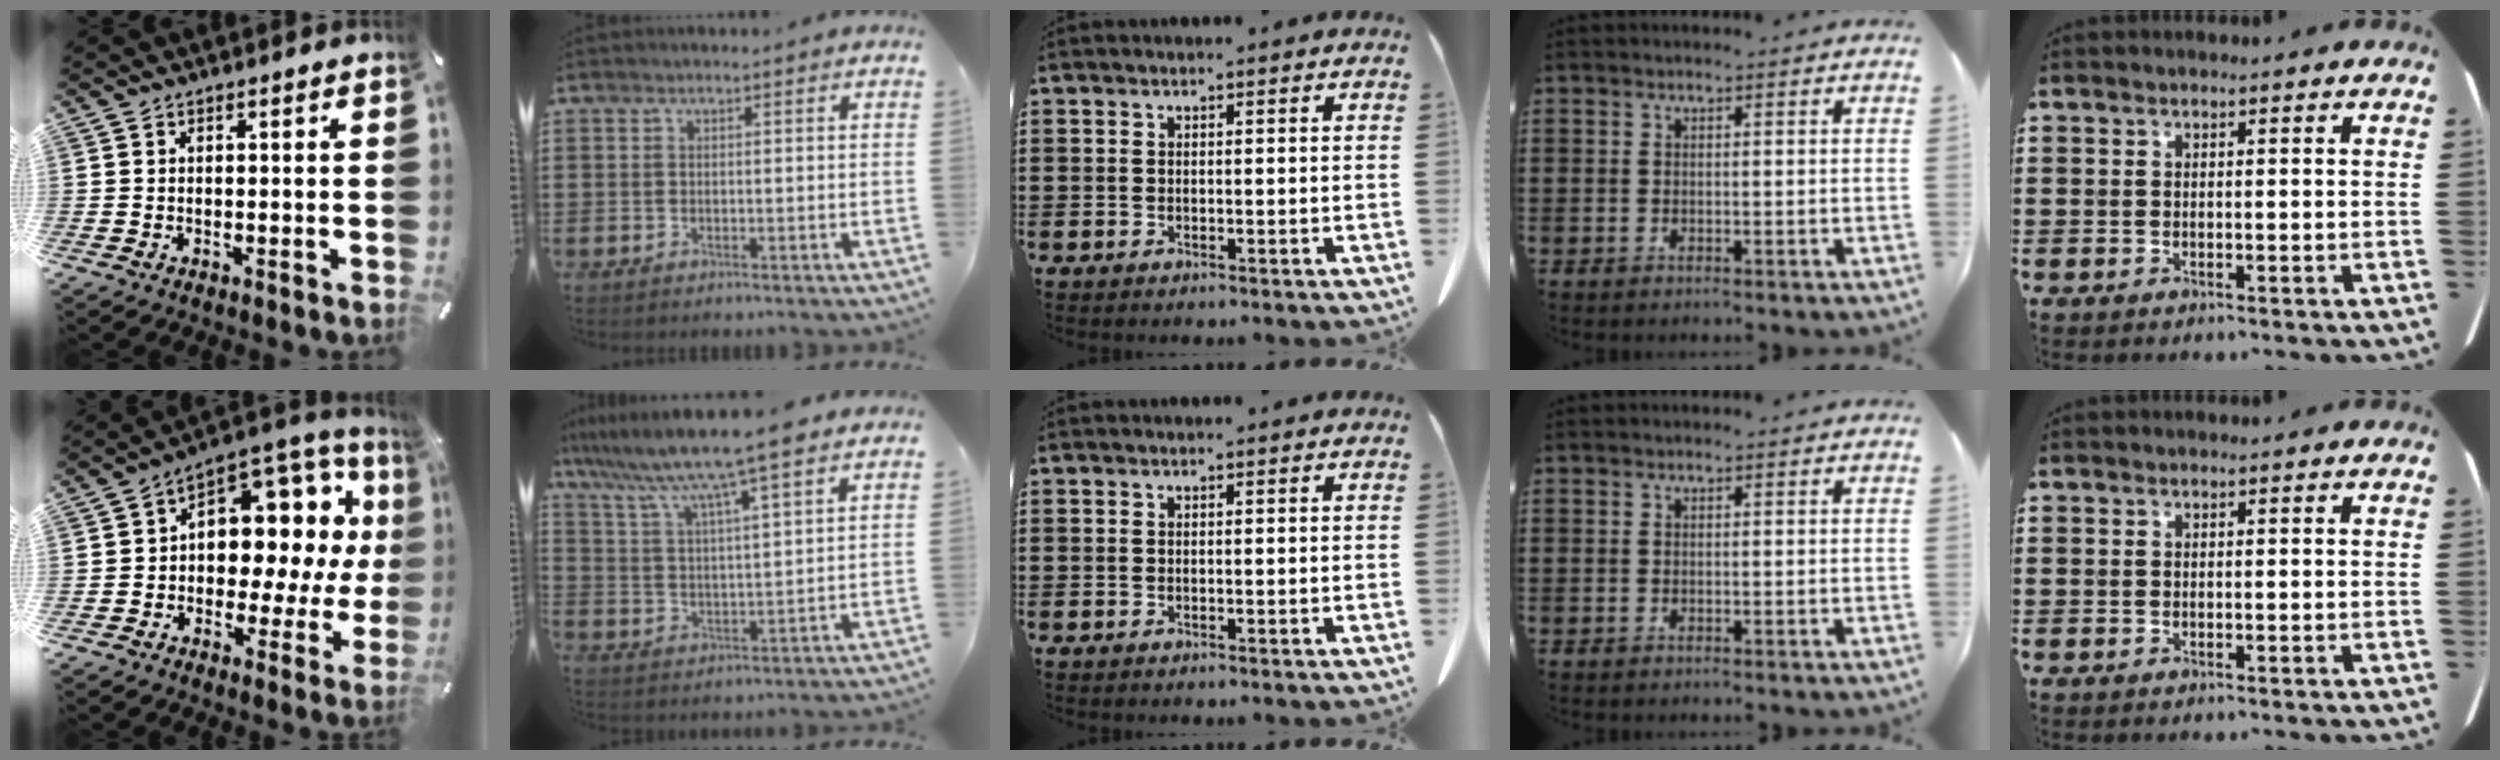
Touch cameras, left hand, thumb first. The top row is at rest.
{"thumb": {"total": 10.9, "force": [2.6, 8.3, 6.6], "torque": [-0.082, -0.045, 0.047]}, "index": {"total": 8.8, "force": [7.4, -1.0, 4.6], "torque": [-0.117, -0.047, 0.119]}}